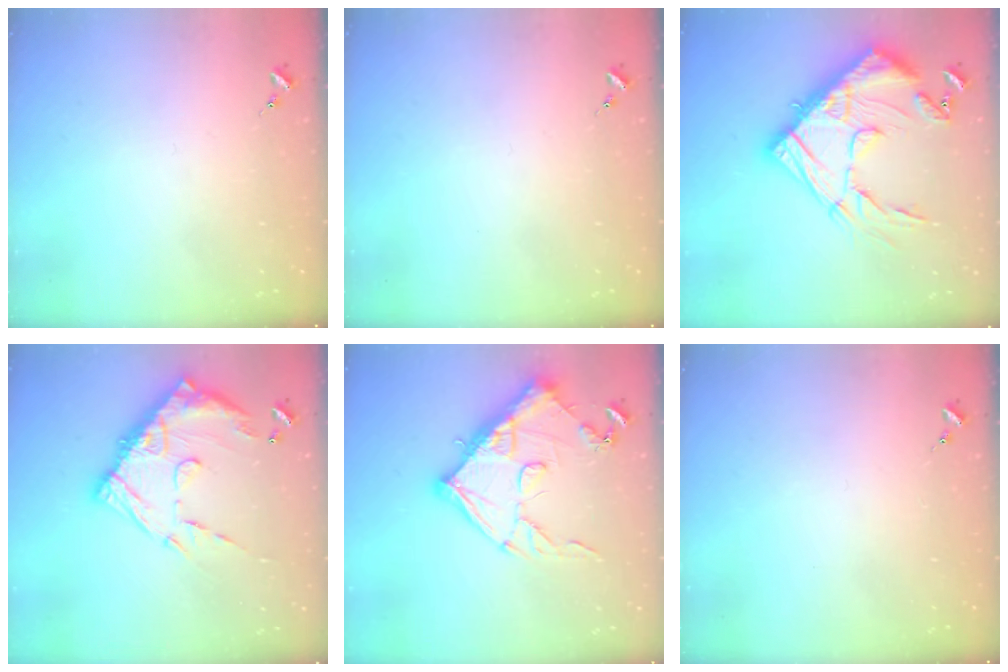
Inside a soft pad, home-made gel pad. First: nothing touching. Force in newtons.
{"total": 0.0}
{"total": 30.1, "press": 30.0, "slide": 2.9}
{"total": 17.5, "press": 17.4, "slide": 2.0}
{"total": 15.4, "press": 15.4, "slide": 0.9}
{"total": 0.0}